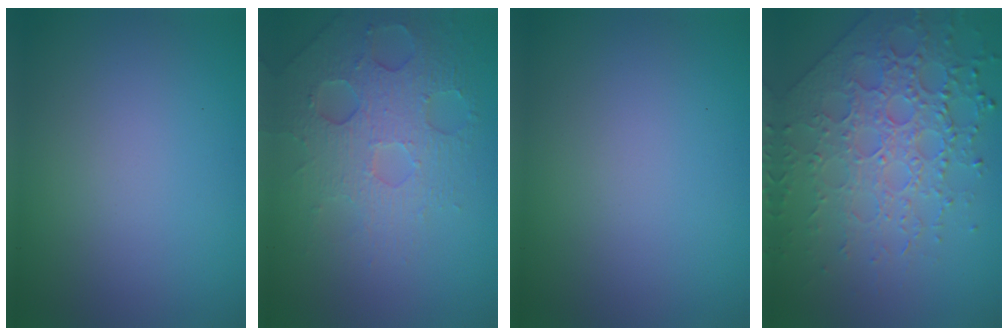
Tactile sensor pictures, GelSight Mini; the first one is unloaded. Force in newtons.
{"total": 5.4, "press": 4.2, "slide": 3.4}
{"total": 0.0}
{"total": 7.1, "press": 5.4, "slide": 4.5}